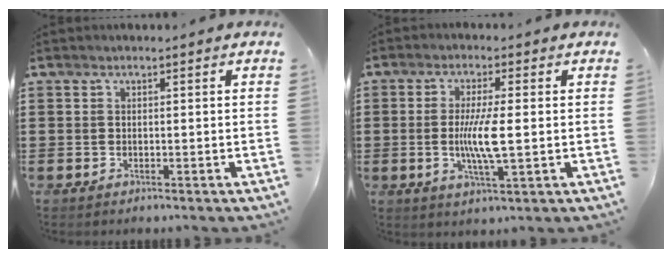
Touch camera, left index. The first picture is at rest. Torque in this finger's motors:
{"motor_torque": [1.72, 0.27, 0.77, 0.13]}